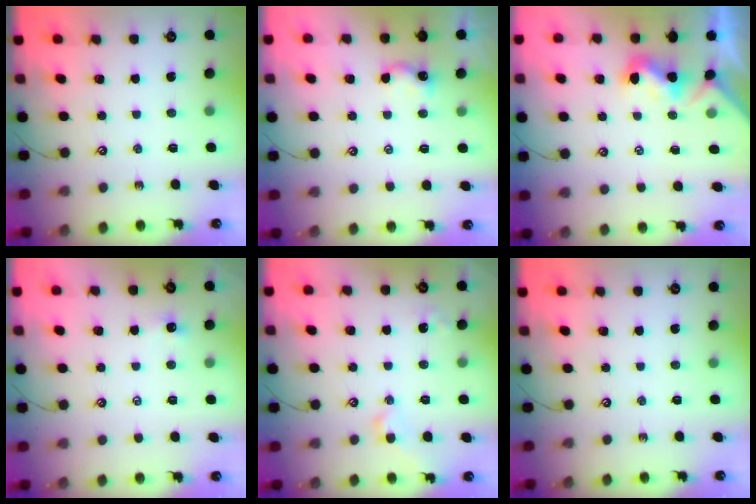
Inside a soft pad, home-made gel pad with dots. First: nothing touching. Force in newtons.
{"total": 2.9, "press": 2.9, "slide": 0.3}
{"total": 1.3, "press": 1.2, "slide": 0.6}
{"total": 1.1, "press": 1.1, "slide": 0.3}
{"total": 3.9, "press": 3.8, "slide": 0.7}
{"total": 0.0}